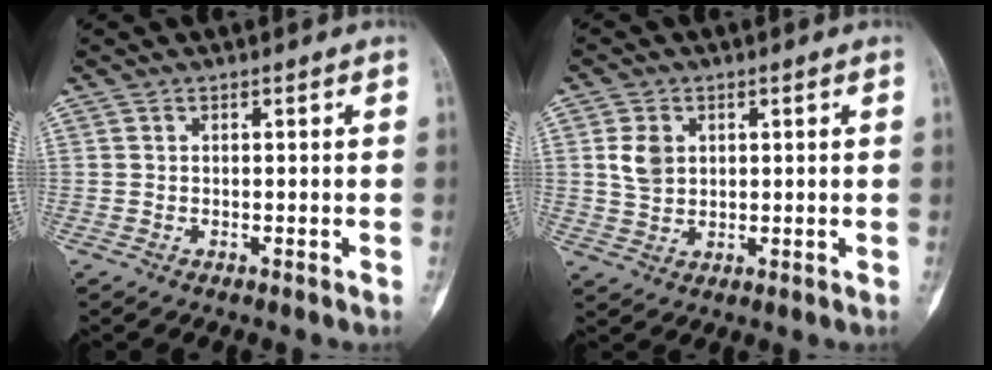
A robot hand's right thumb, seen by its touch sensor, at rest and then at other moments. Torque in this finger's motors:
{"motor_torque": [-0.01, 0.04, -0.01, -0.01, 0.03]}